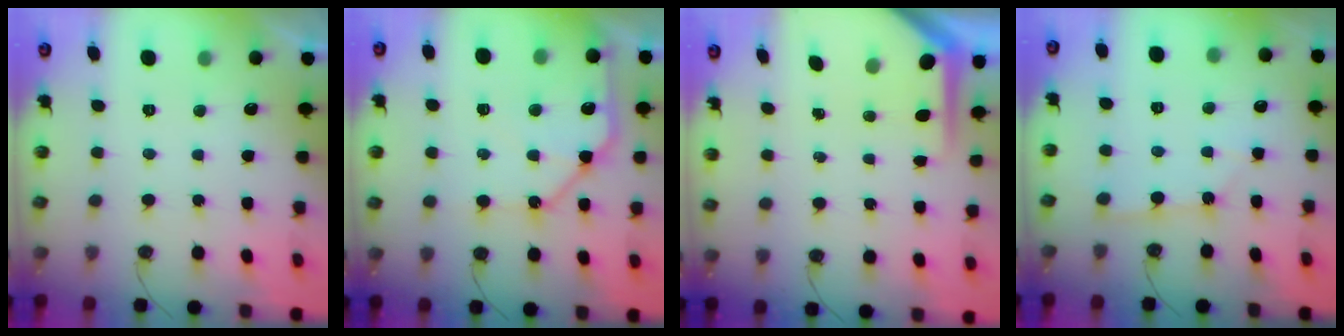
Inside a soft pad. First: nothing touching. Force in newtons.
{"total": 13.1, "press": 13.0, "slide": 1.9}
{"total": 5.6, "press": 5.6, "slide": 0.4}
{"total": 2.0, "press": 2.0, "slide": 0.2}